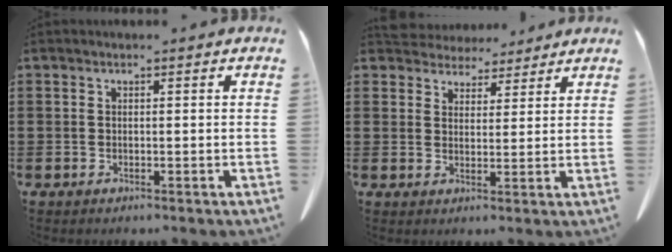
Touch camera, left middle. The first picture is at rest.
{"total": 4.0, "force": [3.8, 1.3, -0.2], "torque": [-0.014, -0.012, 0.073]}